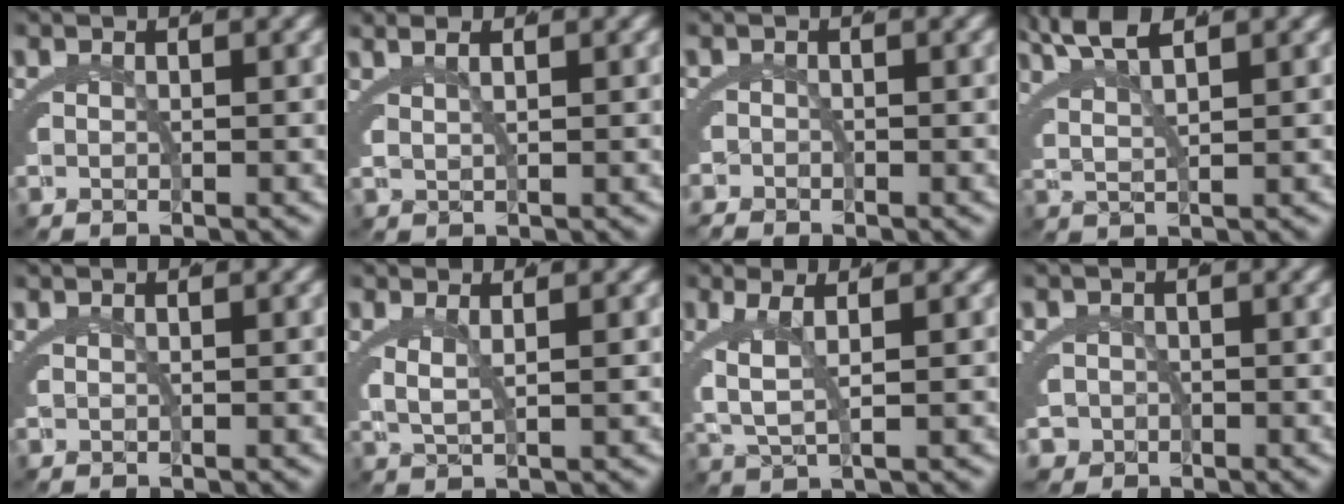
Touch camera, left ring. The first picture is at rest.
{"total": 2.9, "force": [2.2, 0.8, 1.8], "torque": [-0.019, 0.013, 0.036]}
{"total": 1.4, "force": [-1.3, -0.2, -0.5], "torque": [0.018, -0.010, -0.022]}
{"total": 4.5, "force": [3.2, 1.2, 2.9], "torque": [-0.059, 0.007, 0.058]}
{"total": 0.0}
{"total": 2.5, "force": [0.8, 0.6, 2.3], "torque": [-0.049, -0.009, 0.022]}
{"total": 3.9, "force": [0.6, 1.3, 3.6], "torque": [-0.078, -0.007, 0.016]}
{"total": 4.2, "force": [-2.2, 3.6, 0.5], "torque": [-0.017, -0.023, -0.038]}